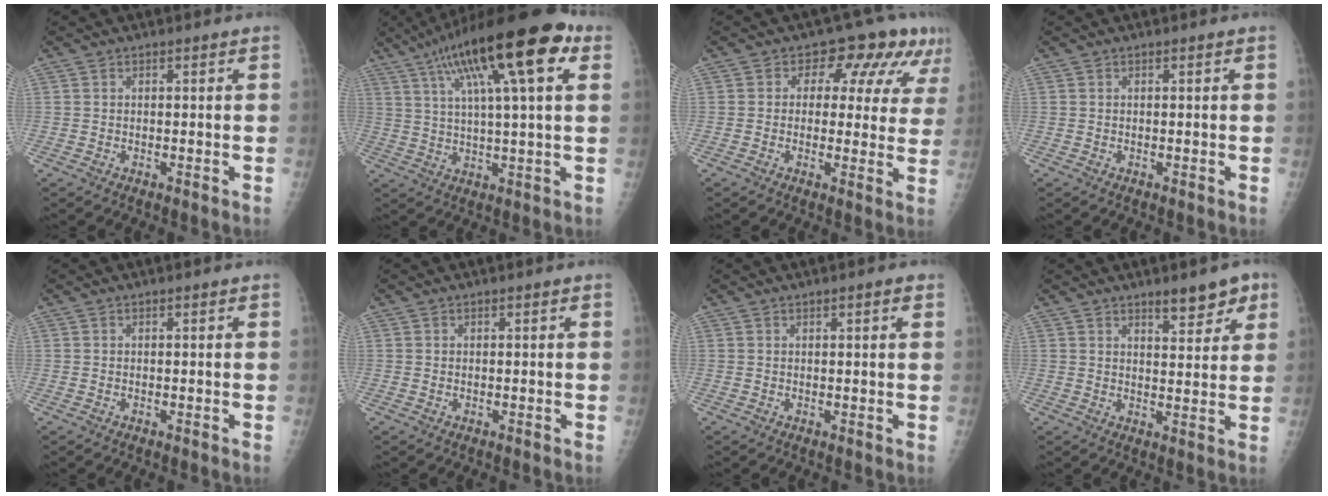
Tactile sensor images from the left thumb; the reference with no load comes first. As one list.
[{"total": 21.3, "force": [9.8, 5.0, 18.2], "torque": [-0.291, 0.008, 0.154]}, {"total": 10.5, "force": [5.3, 6.7, 6.2], "torque": [-0.023, -0.008, 0.050]}, {"total": 0.0}, {"total": 0.0}, {"total": 0.0}, {"total": 1.5, "force": [0.8, 0.3, 1.2], "torque": [-0.018, -0.001, 0.009]}, {"total": 6.5, "force": [4.3, 2.3, 4.2], "torque": [-0.034, -0.026, 0.058]}]